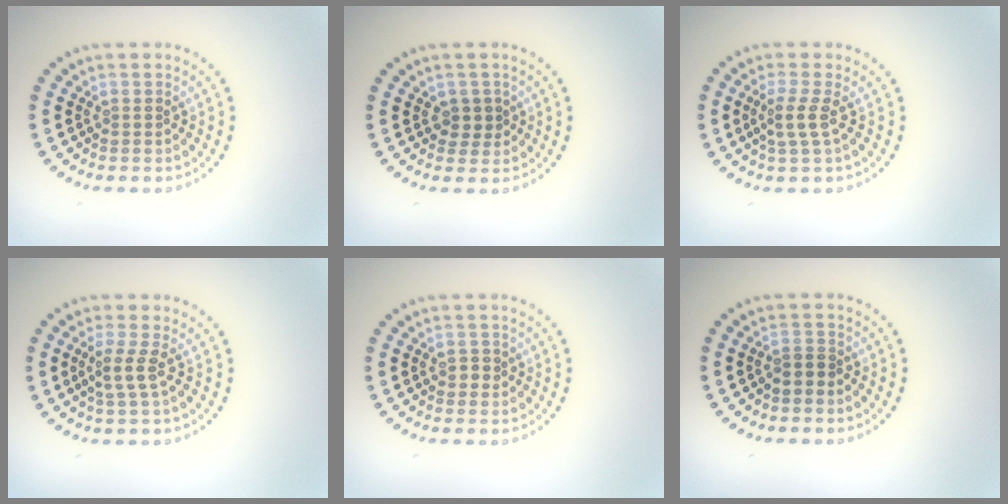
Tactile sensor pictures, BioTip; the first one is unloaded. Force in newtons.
{"total": 1.7, "press": 1.5, "slide": 0.9}
{"total": 2.2, "press": 1.6, "slide": 1.5}
{"total": 2.0, "press": 1.6, "slide": 1.3}
{"total": 1.0, "press": 1.0, "slide": 0.4}
{"total": 1.5, "press": 1.3, "slide": 0.7}